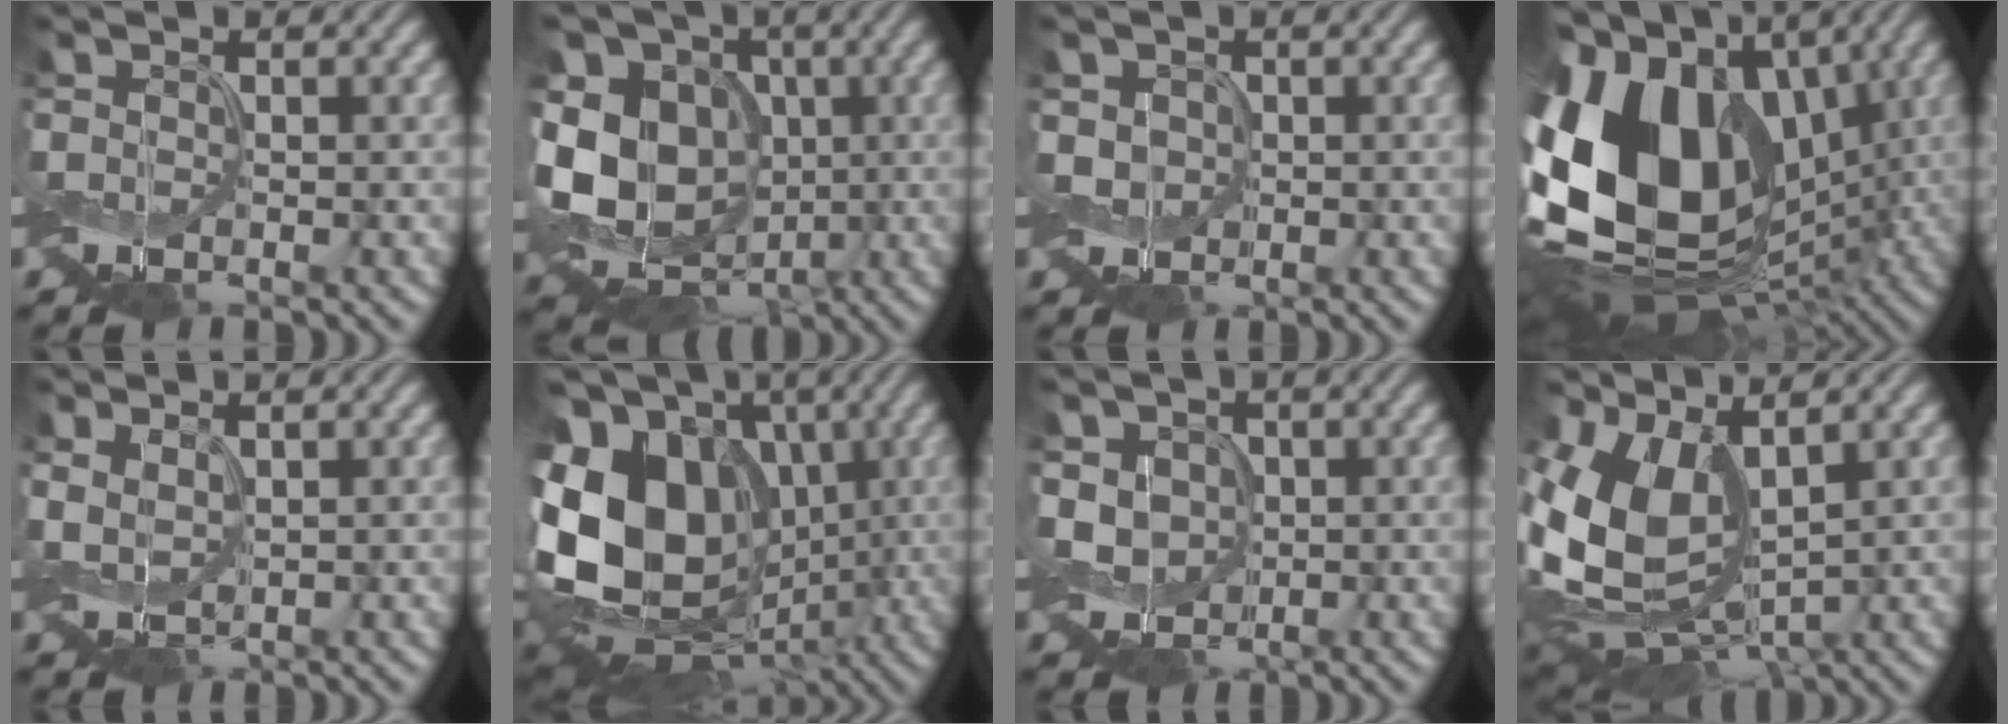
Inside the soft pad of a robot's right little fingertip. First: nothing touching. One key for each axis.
{"total": 12.9, "fx": -1.0, "fy": 10.4, "fz": 7.7, "tx": -0.154, "ty": -0.003, "tz": -0.020}
{"total": 2.2, "fx": -0.3, "fy": 2.0, "fz": 0.9, "tx": -0.027, "ty": 0.001, "tz": -0.009}
{"total": 18.6, "fx": -0.8, "fy": 13.3, "fz": 13.0, "tx": -0.264, "ty": 0.009, "tz": -0.019}
{"total": 1.9, "fx": 0.4, "fy": 1.3, "fz": 1.4, "tx": -0.040, "ty": 0.004, "tz": 0.007}
{"total": 17.4, "fx": -0.6, "fy": 13.5, "fz": 11.0, "tx": -0.209, "ty": 0.009, "tz": -0.004}
{"total": 3.8, "fx": -0.5, "fy": 3.3, "fz": 1.8, "tx": -0.038, "ty": 0.000, "tz": -0.015}
{"total": 10.7, "fx": 1.1, "fy": 6.7, "fz": 8.3, "tx": -0.193, "ty": -0.008, "tz": 0.020}